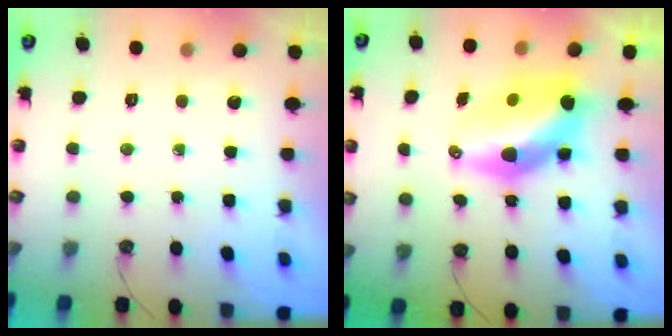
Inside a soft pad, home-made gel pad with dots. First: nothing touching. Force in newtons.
{"total": 13.9, "press": 13.3, "slide": 4.1}